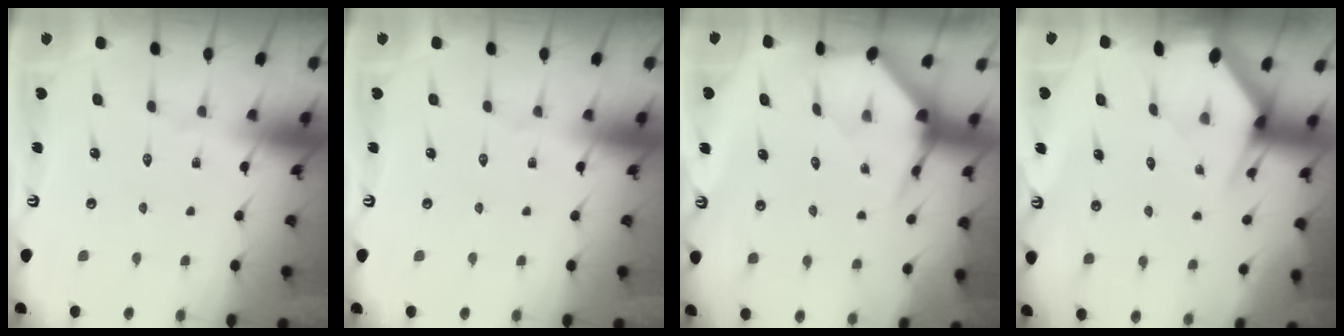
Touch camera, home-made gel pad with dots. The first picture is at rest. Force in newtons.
{"total": 0.0}
{"total": 4.0, "press": 3.9, "slide": 0.4}
{"total": 2.8, "press": 2.8, "slide": 0.3}